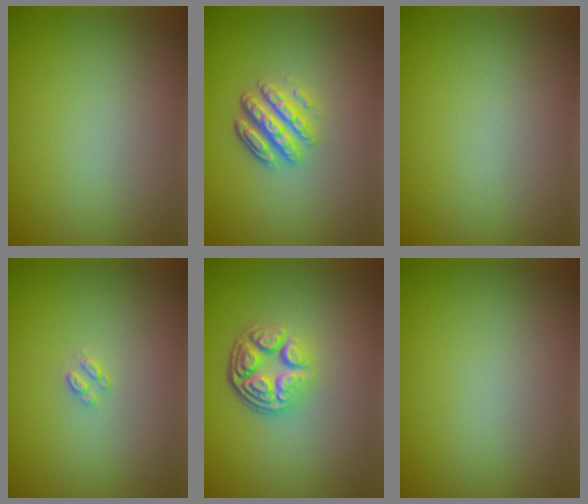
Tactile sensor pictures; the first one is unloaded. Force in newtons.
{"total": 4.4, "press": 3.3, "slide": 2.9}
{"total": 0.0}
{"total": 1.0, "press": 0.9, "slide": 0.2}
{"total": 4.9, "press": 3.4, "slide": 3.5}
{"total": 0.0}